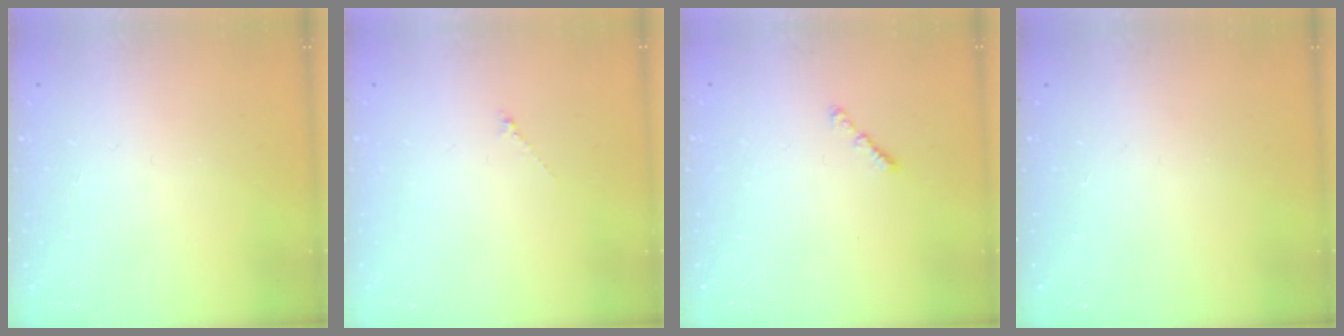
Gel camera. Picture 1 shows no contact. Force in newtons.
{"total": 0.6, "press": 0.5, "slide": 0.3}
{"total": 1.0, "press": 0.9, "slide": 0.5}
{"total": 0.0}